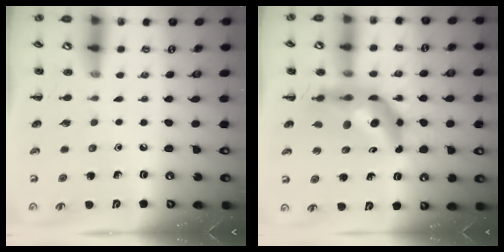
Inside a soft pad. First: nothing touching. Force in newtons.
{"total": 12.8, "press": 12.2, "slide": 4.0}